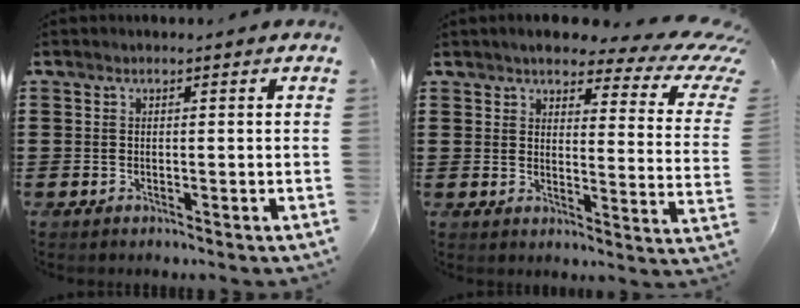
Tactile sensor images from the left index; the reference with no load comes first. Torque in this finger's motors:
{"motor_torque": [1.70, -0.44, 0.79, 0.04]}